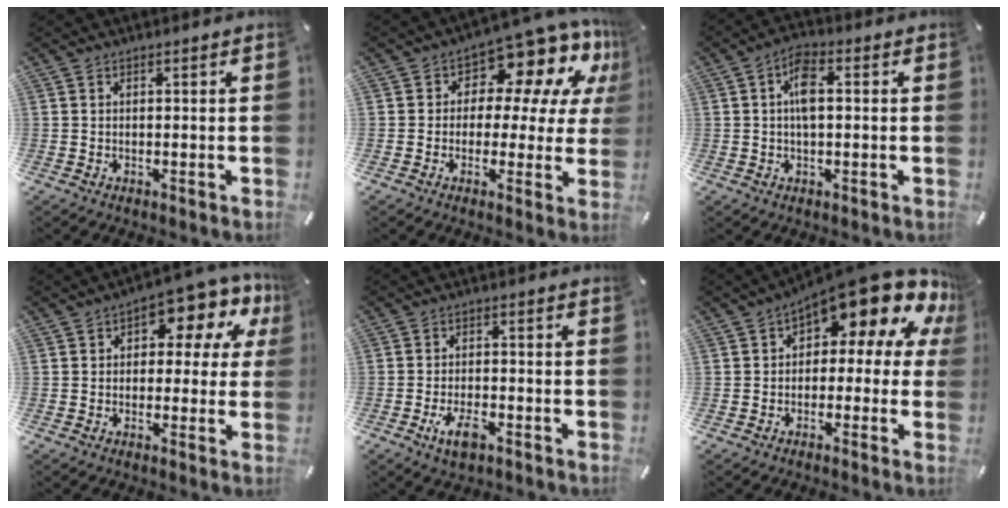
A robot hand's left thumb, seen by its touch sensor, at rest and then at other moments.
{"total": 10.8, "force": [7.0, 6.2, 5.3], "torque": [-0.079, -0.062, 0.123]}
{"total": 6.0, "force": [0.6, 2.9, 5.2], "torque": [-0.092, 0.012, 0.009]}
{"total": 10.3, "force": [5.7, 5.1, 7.0], "torque": [-0.086, -0.044, 0.095]}
{"total": 5.7, "force": [-2.9, 2.7, 4.1], "torque": [-0.089, 0.007, -0.055]}
{"total": 17.1, "force": [10.7, 6.5, 11.7], "torque": [-0.158, -0.090, 0.177]}